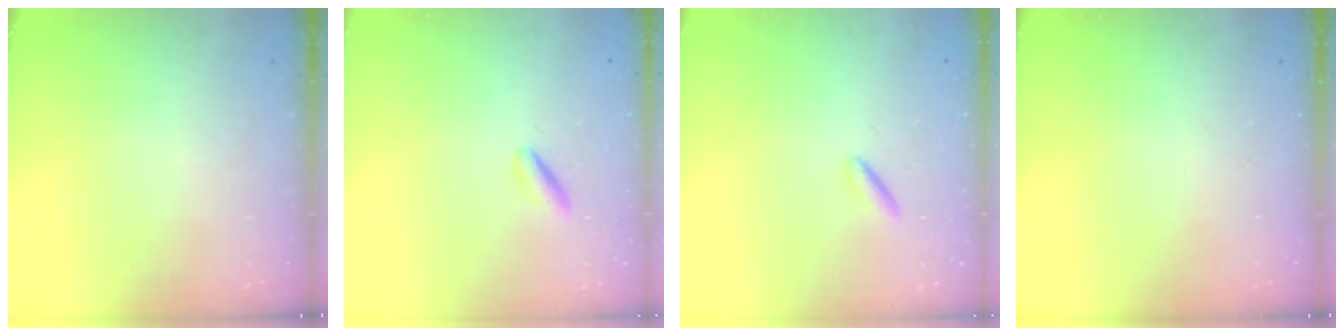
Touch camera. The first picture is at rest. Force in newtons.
{"total": 2.7, "press": 2.6, "slide": 0.7}
{"total": 1.3, "press": 1.2, "slide": 0.5}
{"total": 0.0}